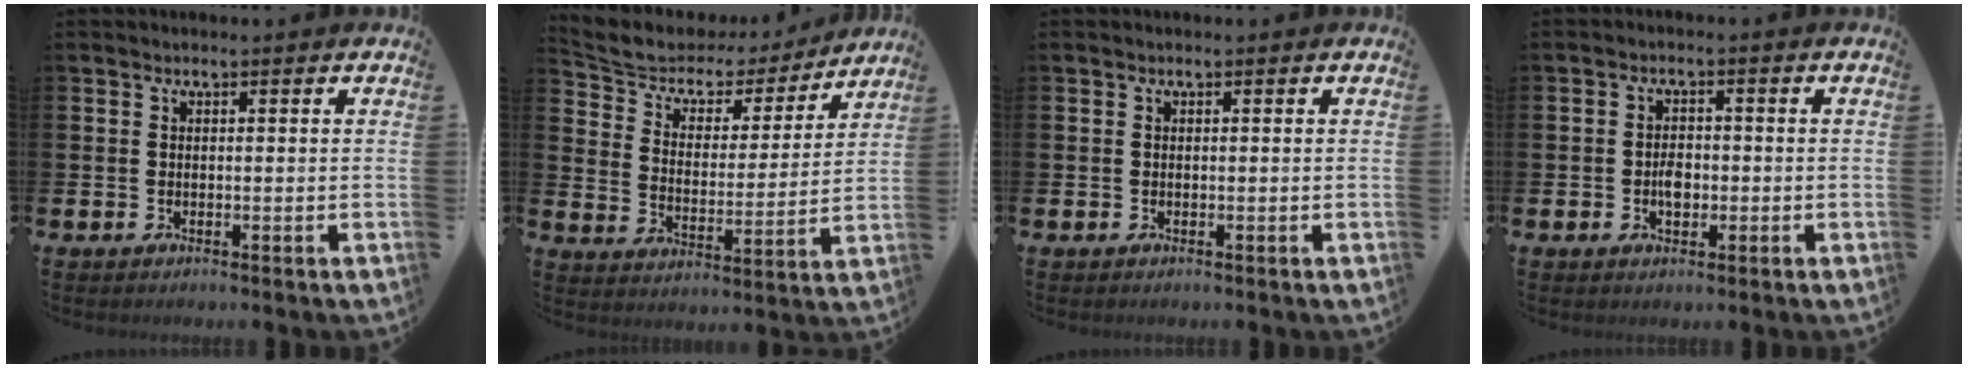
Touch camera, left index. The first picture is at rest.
{"total": 5.6, "force": [4.6, 3.0, 1.2], "torque": [-0.051, -0.032, 0.072]}
{"total": 0.0}
{"total": 2.6, "force": [-0.5, 1.6, 1.9], "torque": [-0.012, -0.005, -0.015]}